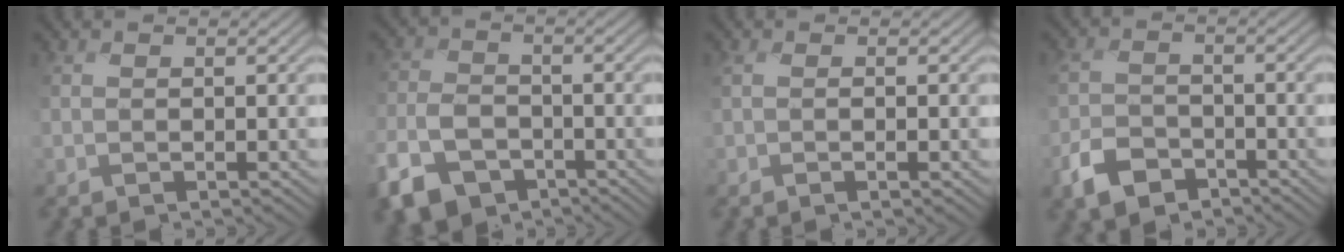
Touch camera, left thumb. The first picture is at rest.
{"total": 8.3, "force": [-5.2, 5.2, 3.9], "torque": [-0.097, -0.015, -0.109]}
{"total": 2.0, "force": [-0.2, 0.3, 1.9], "torque": [-0.042, -0.002, -0.004]}
{"total": 4.8, "force": [-3.2, 2.8, 2.2], "torque": [-0.050, -0.006, -0.070]}